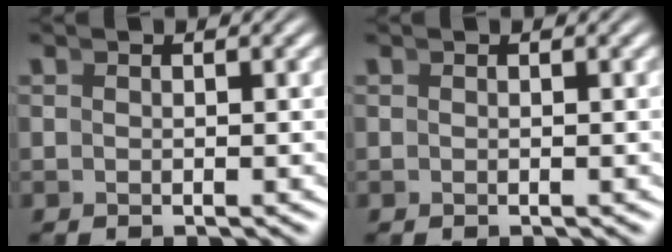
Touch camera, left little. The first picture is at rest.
{"total": 0.0}